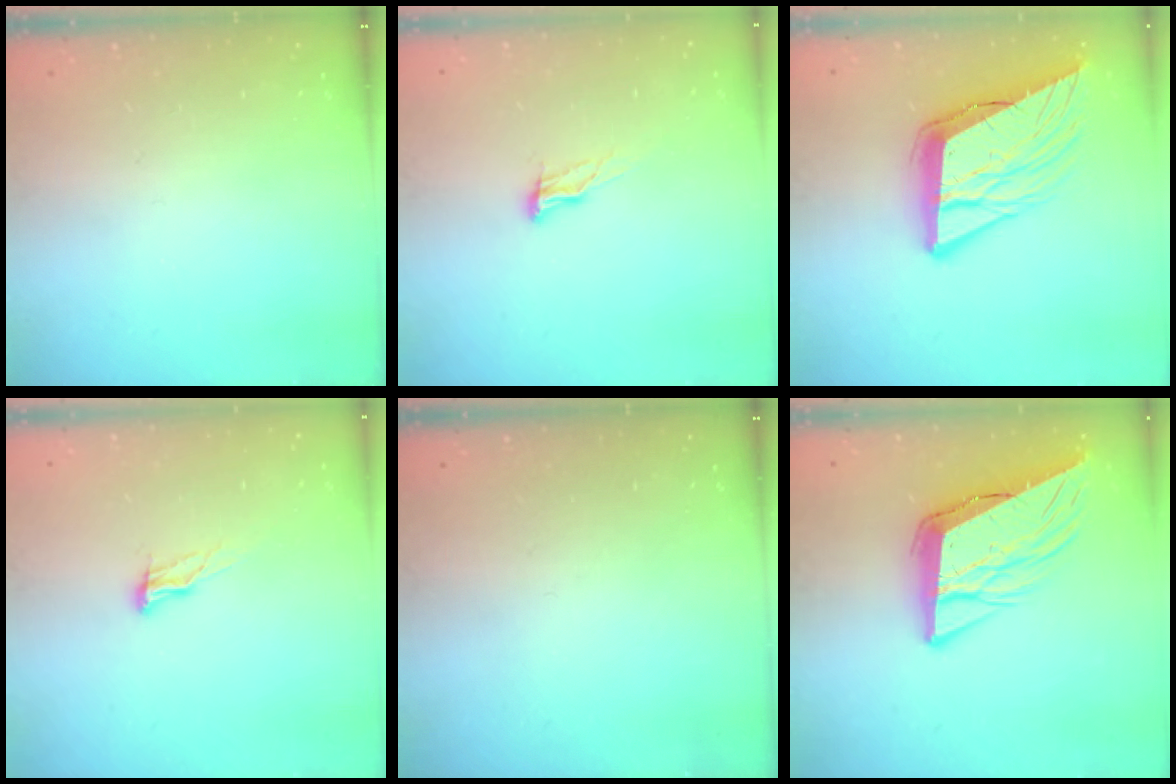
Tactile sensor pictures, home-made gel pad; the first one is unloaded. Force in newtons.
{"total": 7.9, "press": 7.6, "slide": 2.2}
{"total": 15.3, "press": 15.1, "slide": 2.7}
{"total": 7.9, "press": 7.6, "slide": 2.2}
{"total": 0.0}
{"total": 12.3, "press": 11.7, "slide": 3.6}